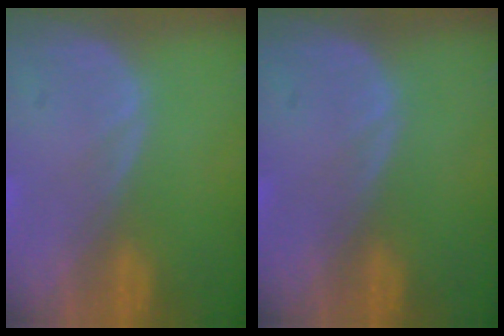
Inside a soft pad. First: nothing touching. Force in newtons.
{"total": 0.0}